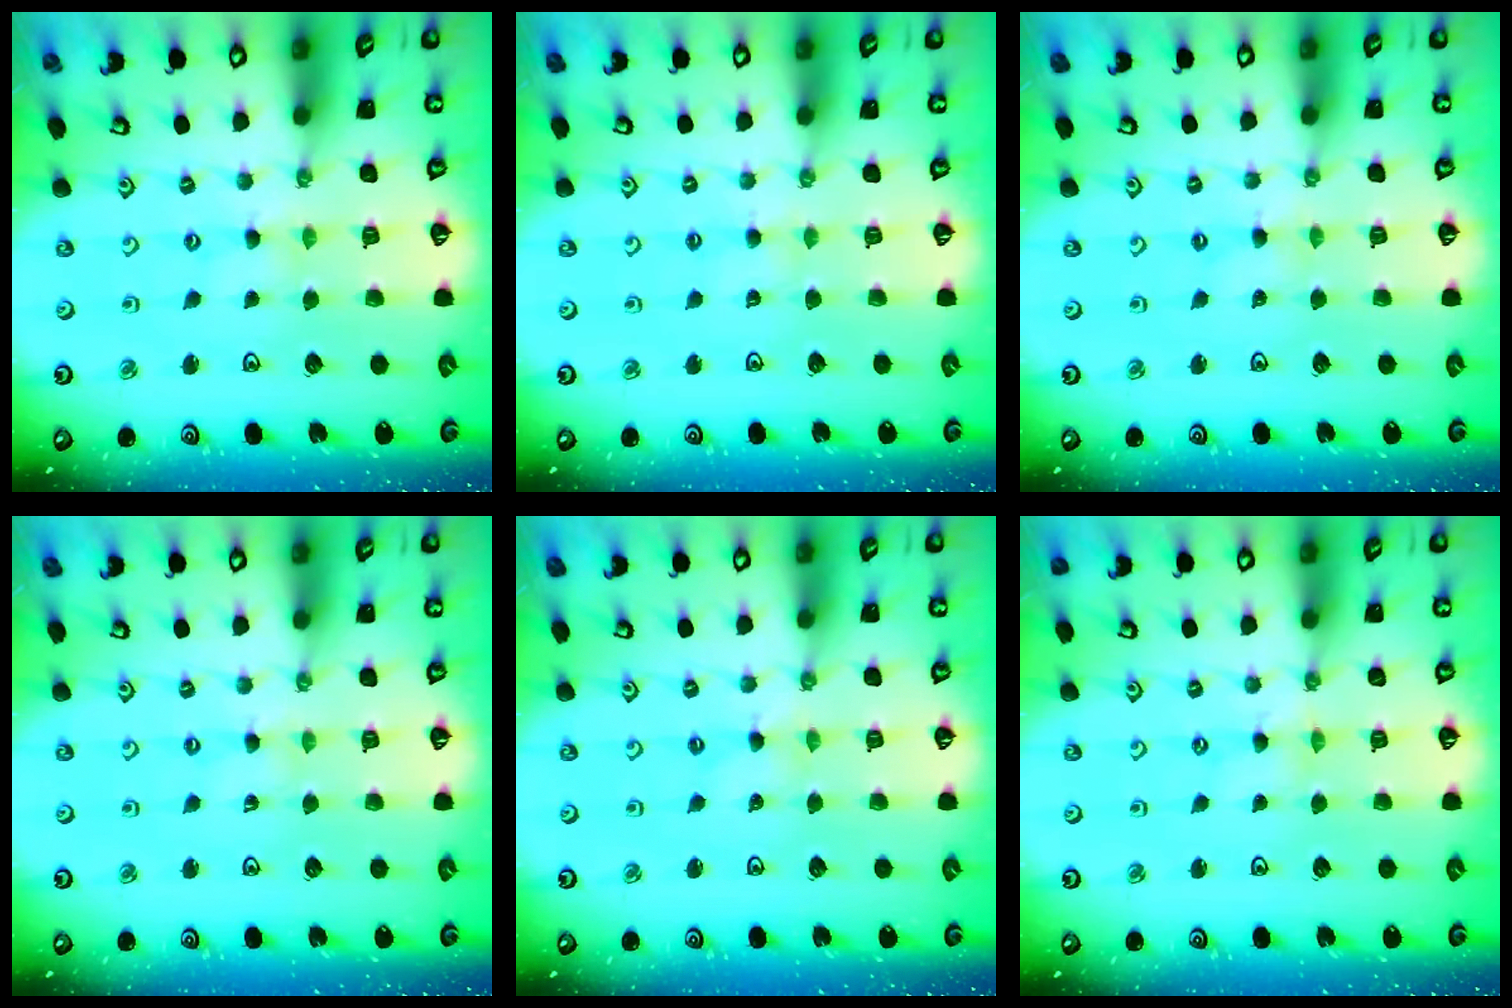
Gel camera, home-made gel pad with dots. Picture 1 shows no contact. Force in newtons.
{"total": 2.0, "press": 2.0, "slide": 0.3}
{"total": 0.7, "press": 0.7, "slide": 0.2}
{"total": 0.0}
{"total": 0.0}
{"total": 0.0}